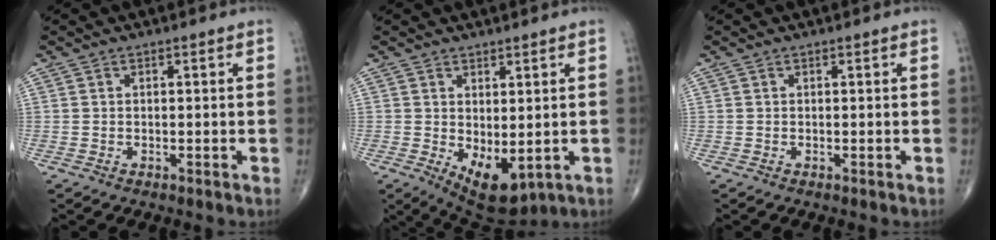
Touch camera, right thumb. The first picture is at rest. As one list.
[{"total": 8.3, "force": [-1.1, 4.2, 7.1], "torque": [-0.096, -0.013, 0.003]}, {"total": 0.0}]